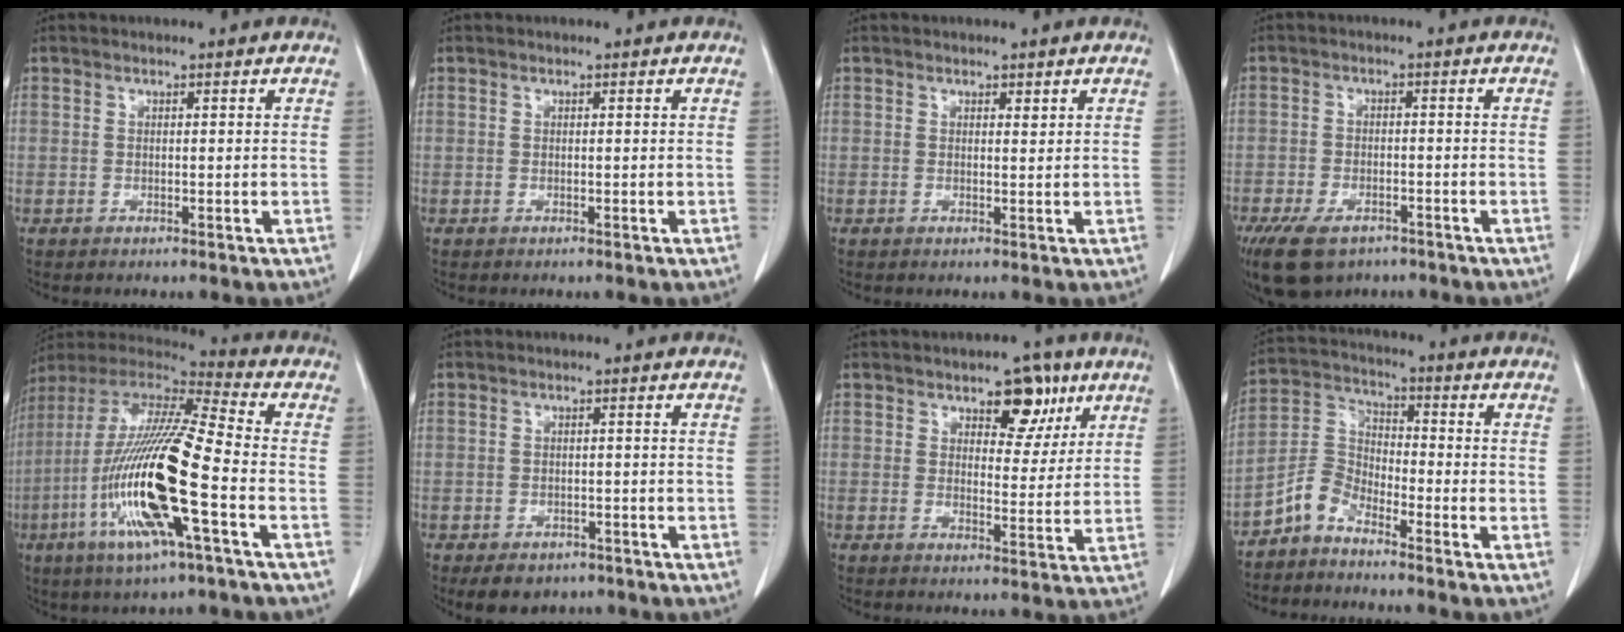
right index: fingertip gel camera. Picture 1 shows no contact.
{"total": 0.0}
{"total": 0.6, "force": [0.5, 0.2, 0.3], "torque": [-0.006, -0.005, 0.006]}
{"total": 10.5, "force": [-7.0, 5.5, 5.4], "torque": [-0.116, -0.007, -0.109]}
{"total": 21.3, "force": [-6.1, 1.8, 20.3], "torque": [-0.433, -0.026, -0.122]}
{"total": 6.0, "force": [-4.3, 3.6, 1.9], "torque": [-0.018, 0.005, -0.057]}
{"total": 6.4, "force": [3.7, 3.4, 4.0], "torque": [-0.045, 0.003, 0.051]}
{"total": 5.3, "force": [-4.4, 2.2, 1.8], "torque": [-0.042, 0.011, -0.101]}